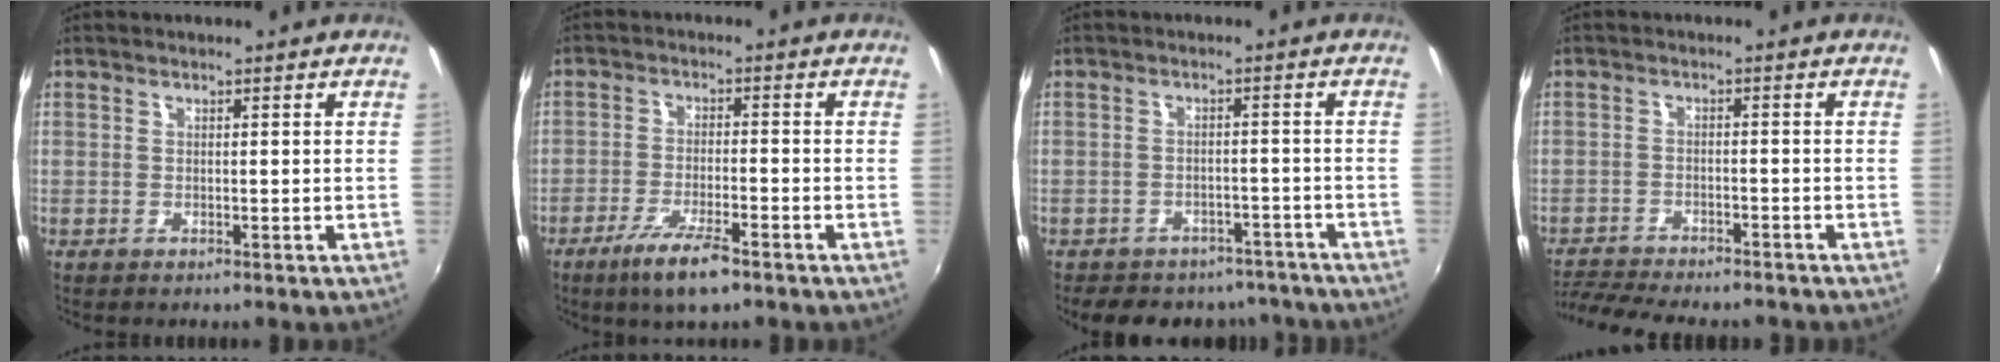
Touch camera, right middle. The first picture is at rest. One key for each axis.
{"total": 8.0, "fx": -5.3, "fy": 1.6, "fz": 5.8, "tx": -0.131, "ty": -0.017, "tz": -0.095}
{"total": 14.3, "fx": -11.8, "fy": 6.7, "fz": 4.5, "tx": -0.103, "ty": 0.016, "tz": -0.139}
{"total": 11.4, "fx": -10.3, "fy": 1.9, "fz": 4.6, "tx": -0.114, "ty": -0.017, "tz": -0.163}